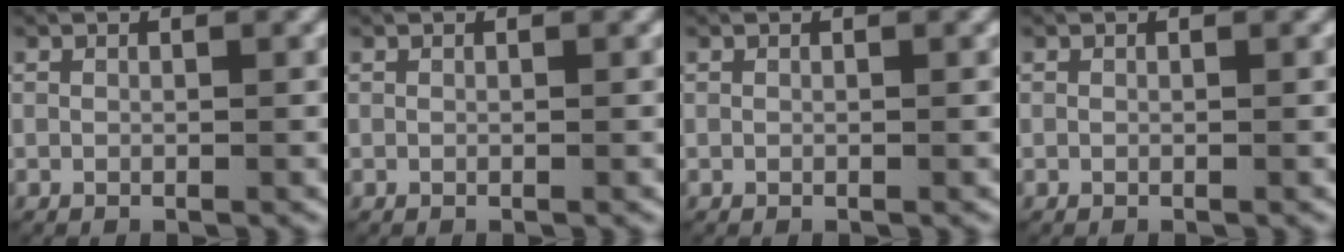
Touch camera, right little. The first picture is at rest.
{"total": 0.0}
{"total": 0.0}
{"total": 0.0}